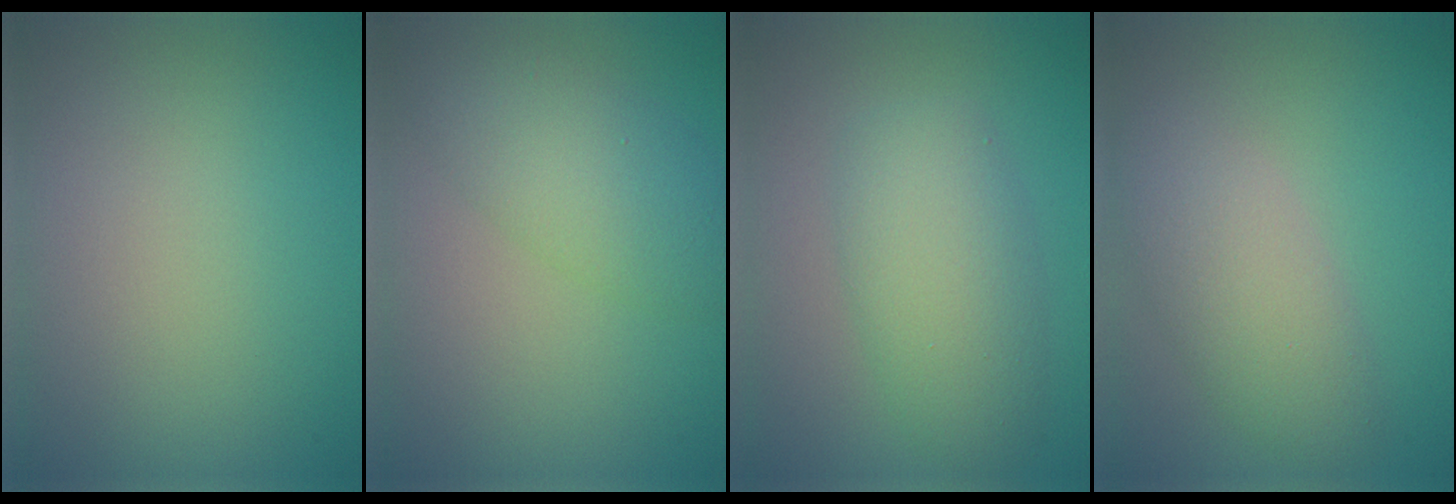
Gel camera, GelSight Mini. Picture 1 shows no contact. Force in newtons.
{"total": 4.6, "press": 4.5, "slide": 0.1}
{"total": 4.4, "press": 4.4, "slide": 0.0}
{"total": 3.9, "press": 3.9, "slide": 0.2}